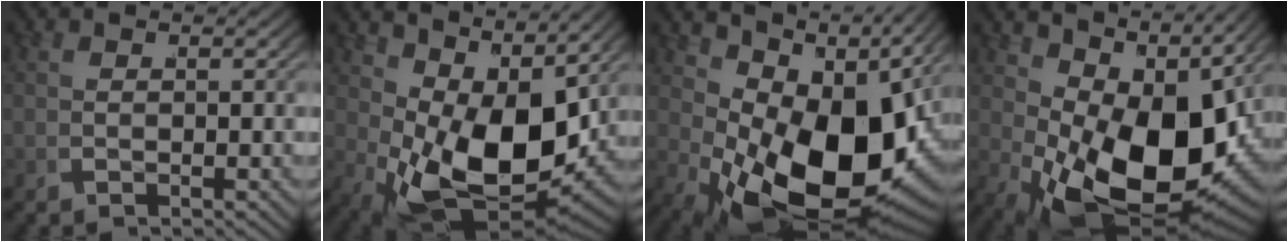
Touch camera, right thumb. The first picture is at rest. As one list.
[{"total": 13.4, "force": [0.5, 7.5, 11.2], "torque": [-0.210, -0.045, 0.034]}, {"total": 18.9, "force": [-1.2, 11.0, 15.3], "torque": [-0.262, -0.053, 0.014]}, {"total": 16.8, "force": [-1.0, 9.7, 13.7], "torque": [-0.237, -0.053, 0.018]}]